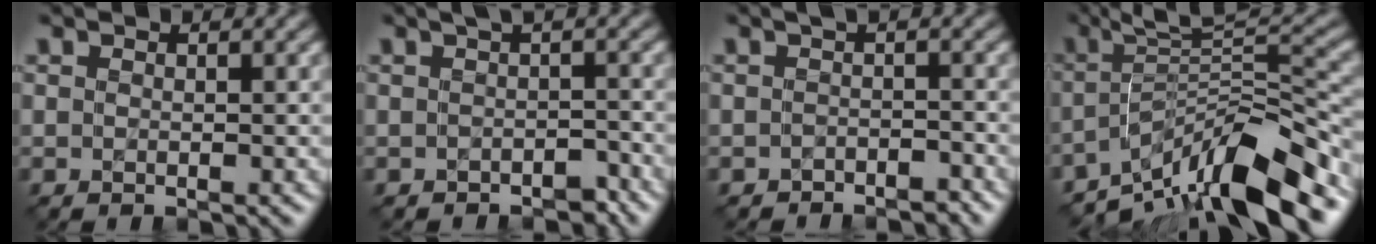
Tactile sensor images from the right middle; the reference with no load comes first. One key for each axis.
{"total": 2.0, "fx": -1.2, "fy": 0.7, "fz": 1.5, "tx": -0.014, "ty": -0.004, "tz": -0.017}
{"total": 2.0, "fx": -1.8, "fy": 0.5, "fz": 0.7, "tx": -0.008, "ty": -0.004, "tz": -0.028}
{"total": 10.7, "fx": -6.9, "fy": 2.4, "fz": 7.8, "tx": -0.111, "ty": 0.011, "tz": -0.125}